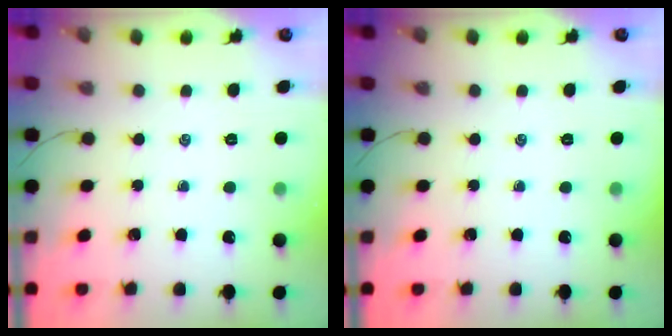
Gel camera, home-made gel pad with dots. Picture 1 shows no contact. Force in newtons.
{"total": 0.0}